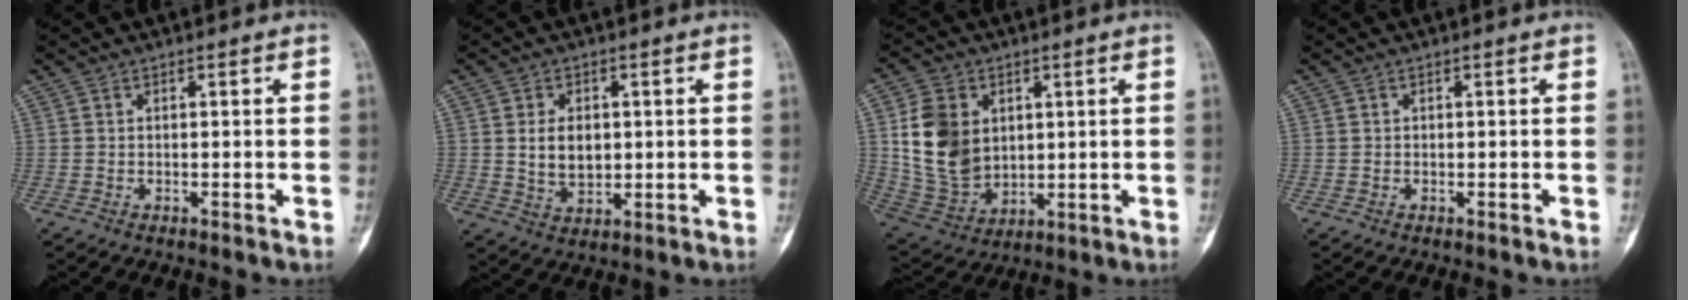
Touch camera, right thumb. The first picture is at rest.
{"total": 6.6, "force": [0.9, 4.6, 4.7], "torque": [-0.061, -0.009, 0.023]}
{"total": 14.4, "force": [3.1, 10.8, 8.9], "torque": [-0.142, -0.016, 0.075]}
{"total": 0.0}